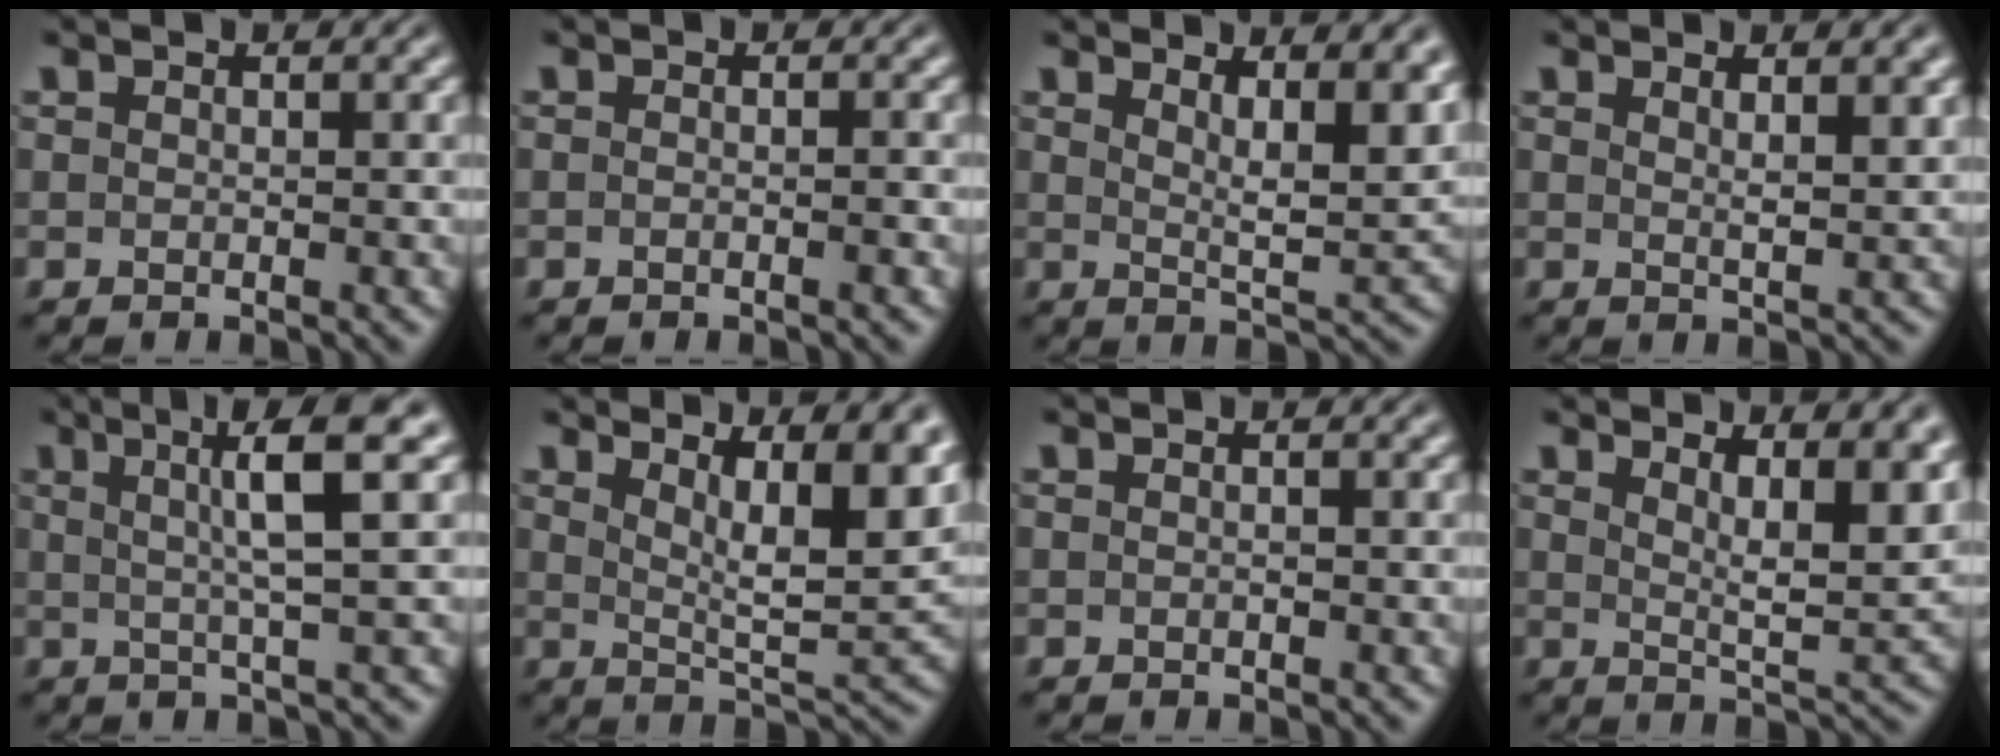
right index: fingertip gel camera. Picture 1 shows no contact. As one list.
[{"total": 0.8, "force": [-0.6, -0.3, 0.5], "torque": [-0.005, 0.005, -0.014]}, {"total": 4.7, "force": [2.4, 0.4, 4.0], "torque": [-0.053, -0.014, 0.041]}, {"total": 1.9, "force": [1.1, -1.0, 1.3], "torque": [-0.017, -0.010, 0.026]}, {"total": 5.6, "force": [2.4, -0.8, 5.1], "torque": [-0.067, 0.012, 0.036]}, {"total": 7.3, "force": [2.4, 2.0, 6.6], "torque": [-0.086, -0.015, 0.042]}, {"total": 0.0}, {"total": 5.2, "force": [2.4, 0.7, 4.6], "torque": [-0.059, -0.012, 0.040]}]